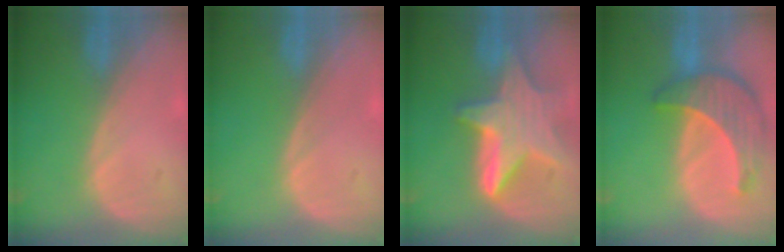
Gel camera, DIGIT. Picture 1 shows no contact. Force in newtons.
{"total": 0.0}
{"total": 9.5, "press": 9.5, "slide": 0.6}
{"total": 8.7, "press": 7.9, "slide": 3.7}